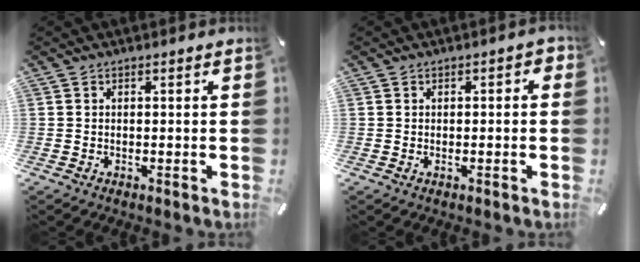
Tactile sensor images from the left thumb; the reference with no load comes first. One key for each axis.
{"total": 1.7, "fx": -0.5, "fy": 0.8, "fz": 1.5, "tx": -0.018, "ty": 0.000, "tz": -0.010}